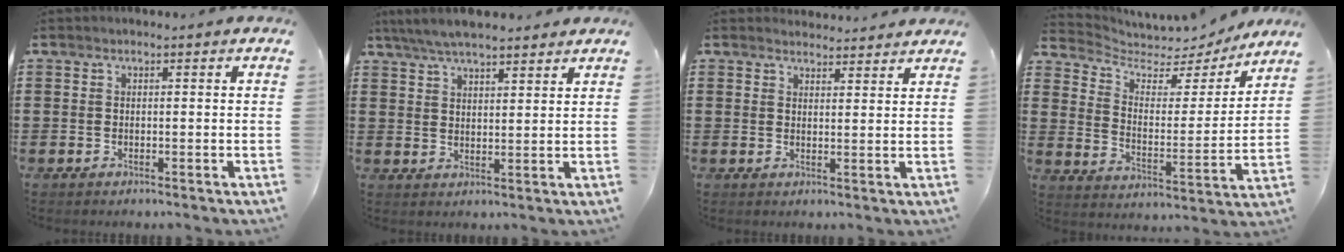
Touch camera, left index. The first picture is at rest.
{"total": 5.3, "force": [4.8, 0.9, 2.1], "torque": [-0.055, -0.008, 0.088]}
{"total": 2.6, "force": [2.6, 0.2, 0.0], "torque": [-0.008, -0.010, 0.050]}
{"total": 4.7, "force": [4.1, 2.0, 1.0], "torque": [-0.049, -0.033, 0.065]}